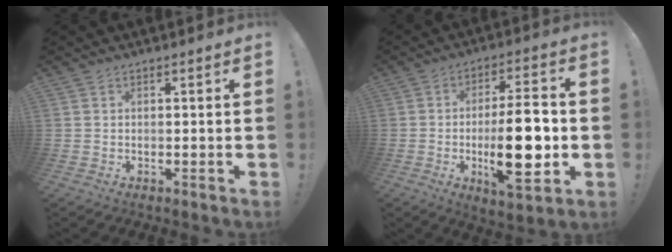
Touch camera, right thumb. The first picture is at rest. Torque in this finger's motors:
{"motor_torque": [2.41, 2.61, 0.26, -0.29, 0.44]}